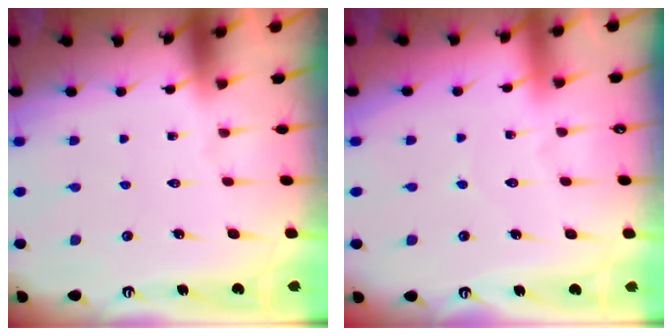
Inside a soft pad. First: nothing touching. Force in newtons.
{"total": 4.0, "press": 4.0, "slide": 0.4}